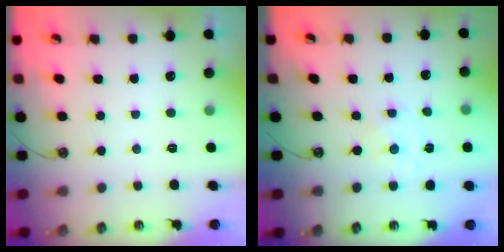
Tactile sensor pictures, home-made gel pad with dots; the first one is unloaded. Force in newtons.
{"total": 0.0}